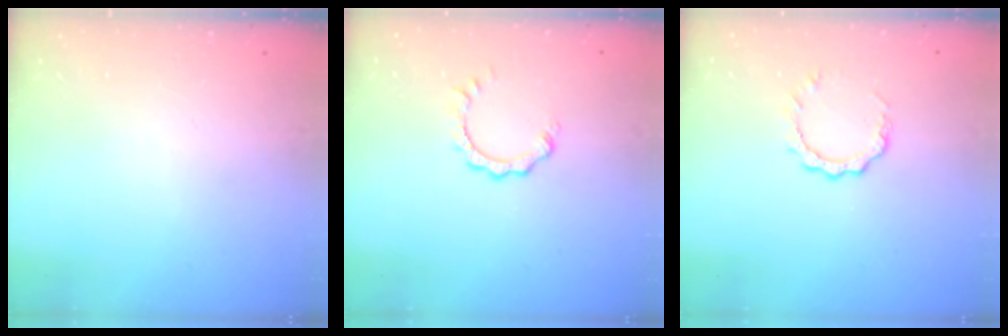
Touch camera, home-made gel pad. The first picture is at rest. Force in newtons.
{"total": 2.5, "press": 2.5, "slide": 0.2}
{"total": 5.9, "press": 5.9, "slide": 0.3}